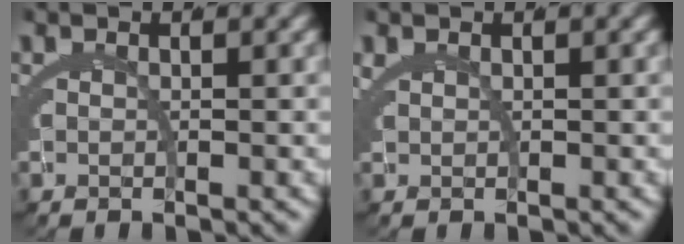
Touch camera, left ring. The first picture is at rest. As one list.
[{"total": 0.6, "force": [0.5, 0.3, 0.2], "torque": [-0.008, 0.000, 0.013]}]